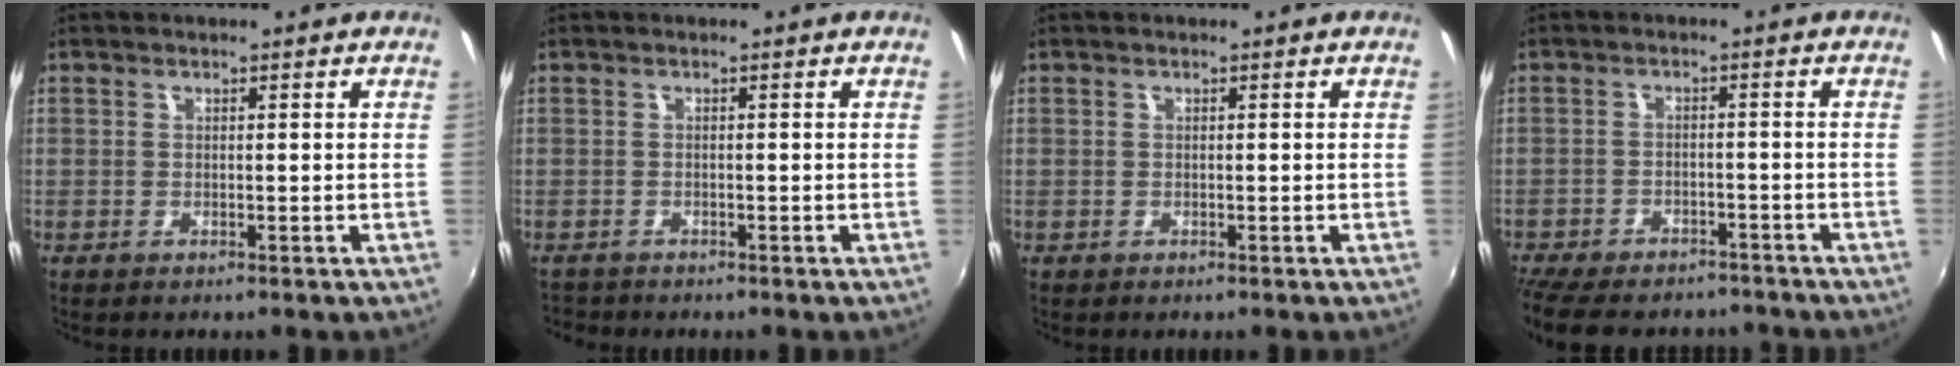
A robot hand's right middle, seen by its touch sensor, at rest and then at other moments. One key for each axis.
{"total": 1.8, "fx": -1.6, "fy": 0.8, "fz": 0.2, "tx": -0.008, "ty": -0.007, "tz": -0.028}
{"total": 0.0}
{"total": 15.6, "fx": -13.0, "fy": 6.1, "fz": 6.3, "tx": -0.152, "ty": -0.019, "tz": -0.189}